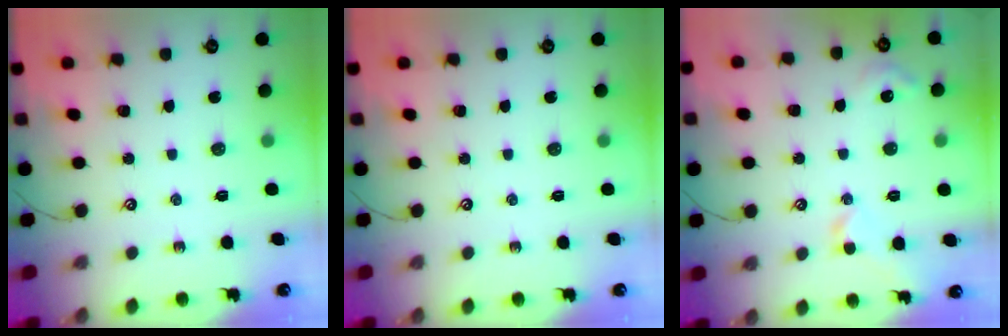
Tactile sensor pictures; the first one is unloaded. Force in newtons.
{"total": 0.0}
{"total": 2.6, "press": 2.6, "slide": 0.6}